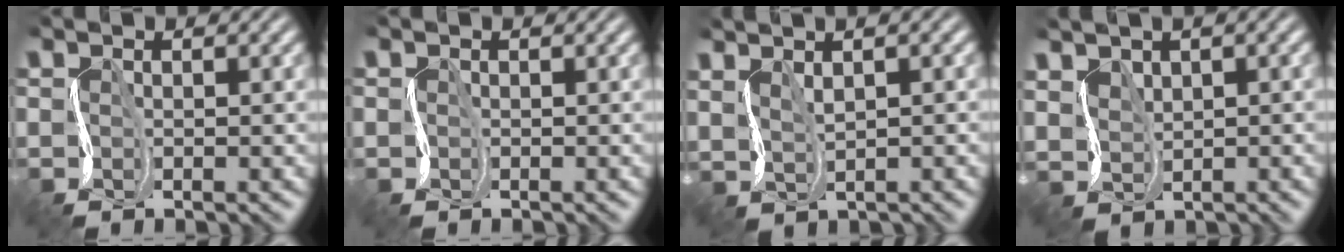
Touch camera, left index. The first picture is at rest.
{"total": 3.1, "force": [0.9, 2.8, 1.1], "torque": [-0.027, 0.012, -0.023]}
{"total": 1.4, "force": [0.5, -1.3, -0.4], "torque": [-0.005, -0.006, 0.020]}
{"total": 1.0, "force": [0.8, -0.3, -0.6], "torque": [0.001, -0.008, 0.026]}